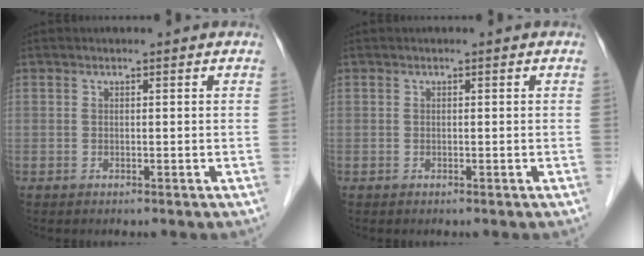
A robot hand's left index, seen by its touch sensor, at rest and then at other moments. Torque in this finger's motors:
{"motor_torque": [0.00, 0.00, 0.00, 0.00]}